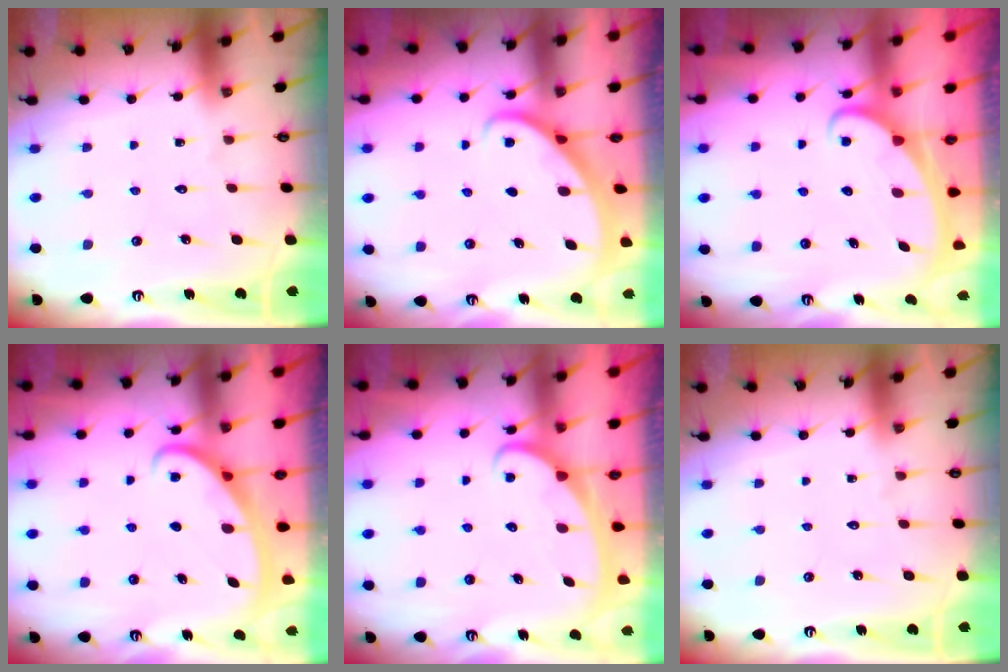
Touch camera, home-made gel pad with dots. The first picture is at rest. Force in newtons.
{"total": 2.1, "press": 2.1, "slide": 0.2}
{"total": 2.4, "press": 2.4, "slide": 0.3}
{"total": 2.7, "press": 2.7, "slide": 0.4}
{"total": 2.4, "press": 2.3, "slide": 0.4}
{"total": 0.0}